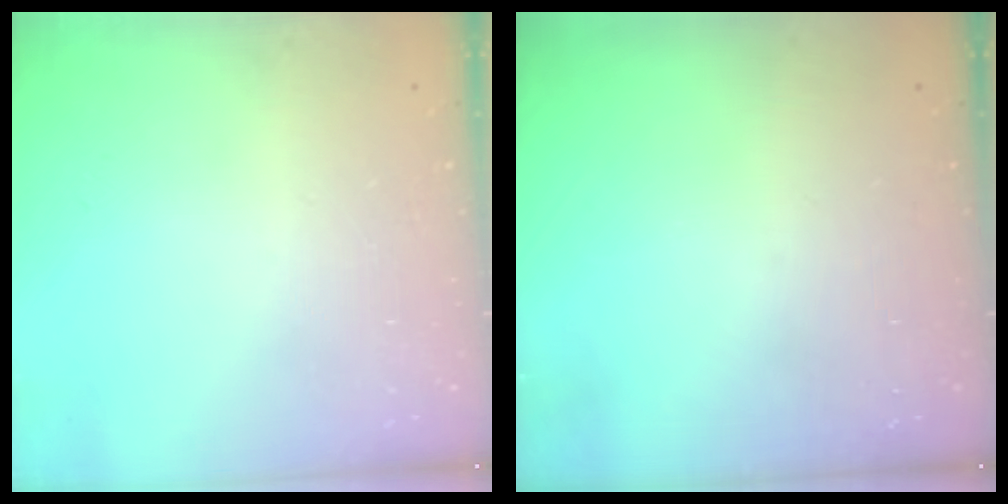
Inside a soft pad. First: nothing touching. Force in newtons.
{"total": 0.0}